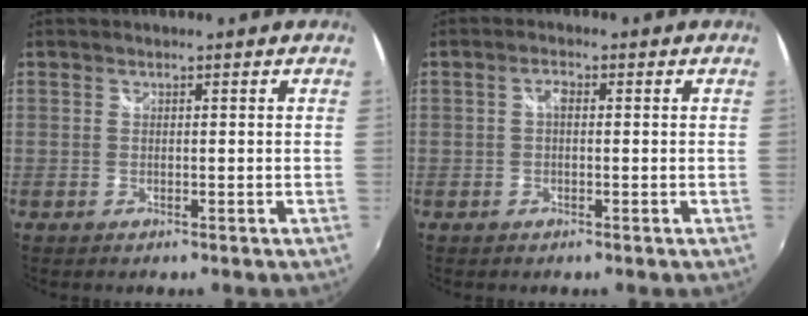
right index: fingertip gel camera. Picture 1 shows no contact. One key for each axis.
{"total": 1.6, "fx": 0.0, "fy": 0.9, "fz": 1.4, "tx": -0.026, "ty": 0.007, "tz": -0.004}